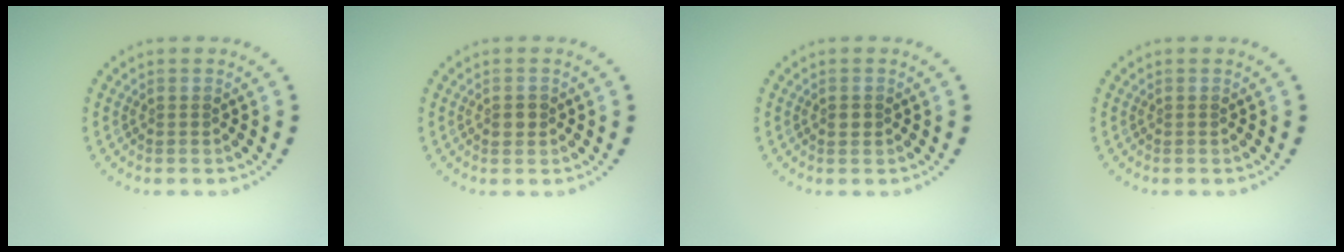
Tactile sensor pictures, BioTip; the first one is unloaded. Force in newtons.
{"total": 1.1, "press": 1.1, "slide": 0.2}
{"total": 1.0, "press": 1.0, "slide": 0.1}
{"total": 0.0}